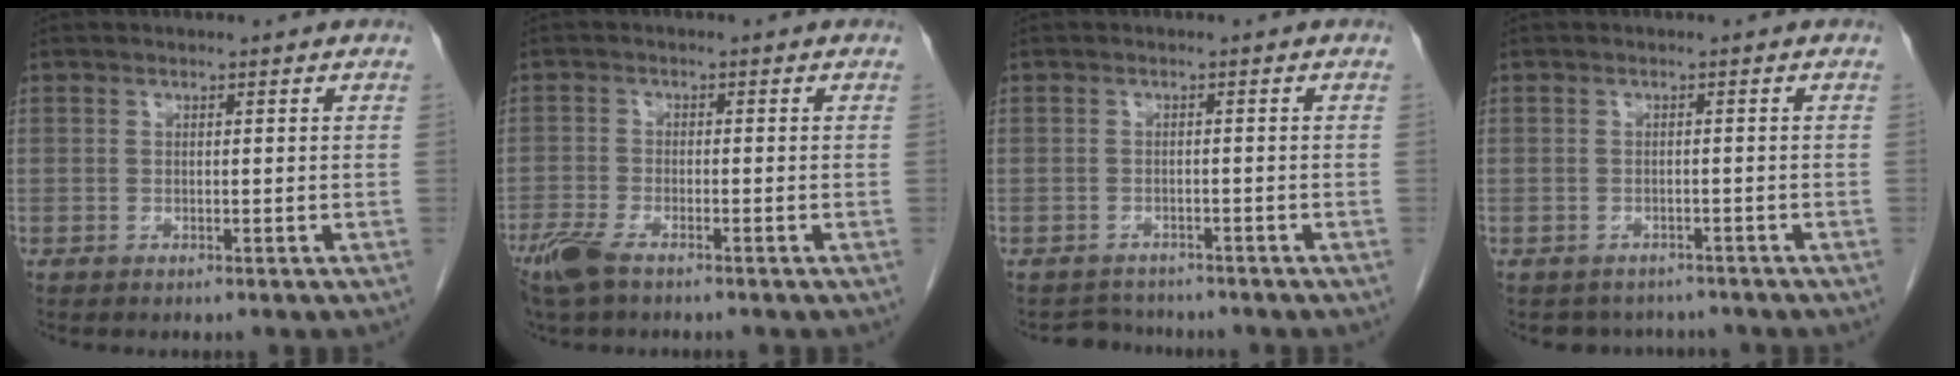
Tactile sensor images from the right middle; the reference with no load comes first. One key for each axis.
{"total": 5.5, "fx": -4.0, "fy": 1.4, "fz": 3.5, "tx": -0.079, "ty": -0.013, "tz": -0.076}
{"total": 2.8, "fx": -2.6, "fy": 0.9, "fz": -0.5, "tx": 0.008, "ty": -0.004, "tz": -0.039}
{"total": 4.2, "fx": -3.7, "fy": 2.0, "fz": 0.1, "tx": 0.003, "ty": 0.006, "tz": -0.045}